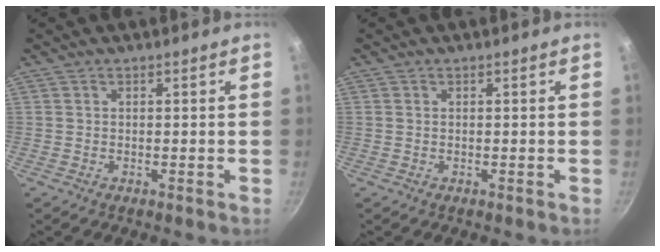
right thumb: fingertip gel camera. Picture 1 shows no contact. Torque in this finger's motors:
{"motor_torque": [0.55, 0.43, 0.06, -0.45, -0.08]}